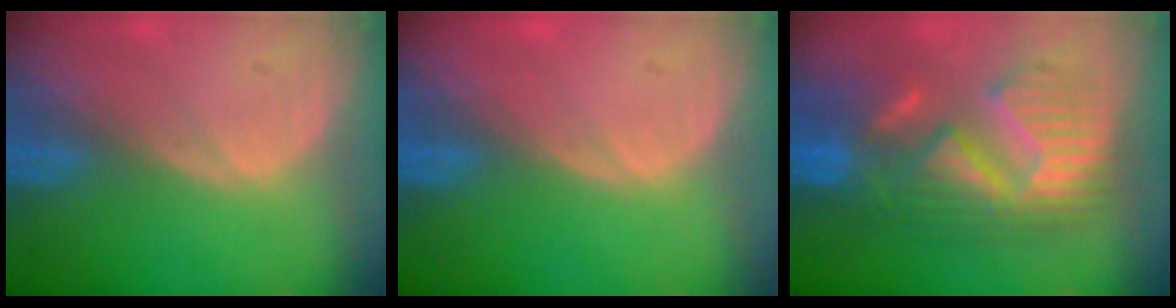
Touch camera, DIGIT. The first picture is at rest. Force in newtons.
{"total": 0.0}
{"total": 10.4, "press": 10.4, "slide": 0.7}